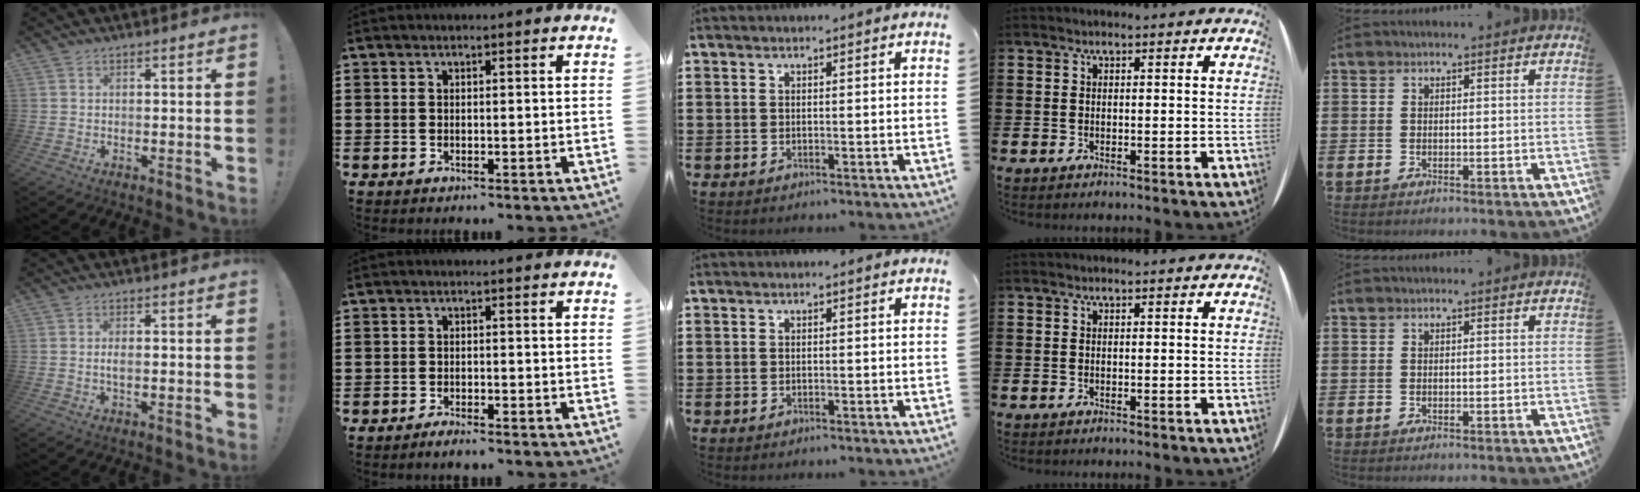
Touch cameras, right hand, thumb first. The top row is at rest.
{"thumb": {"total": 2.0, "force": [-0.4, 0.7, 1.9], "torque": [-0.025, -0.001, -0.009]}, "index": {"total": 1.4, "force": [-1.4, 0.1, 0.2], "torque": [-0.008, 0.000, -0.027]}}